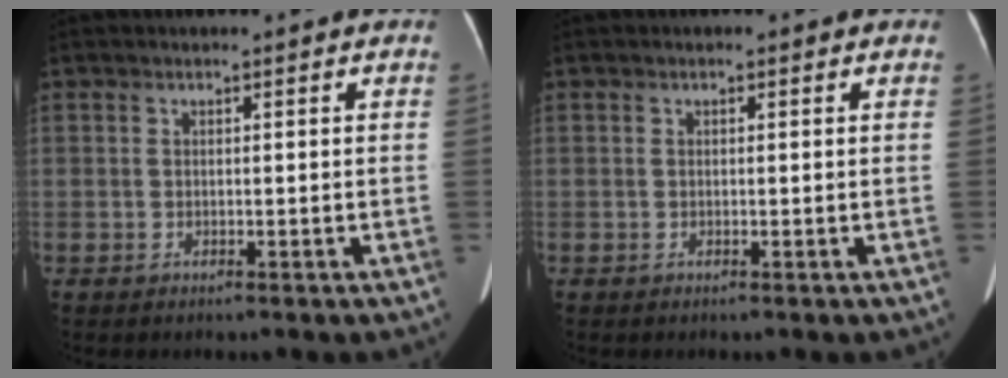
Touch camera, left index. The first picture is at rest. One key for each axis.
{"total": 0.0}